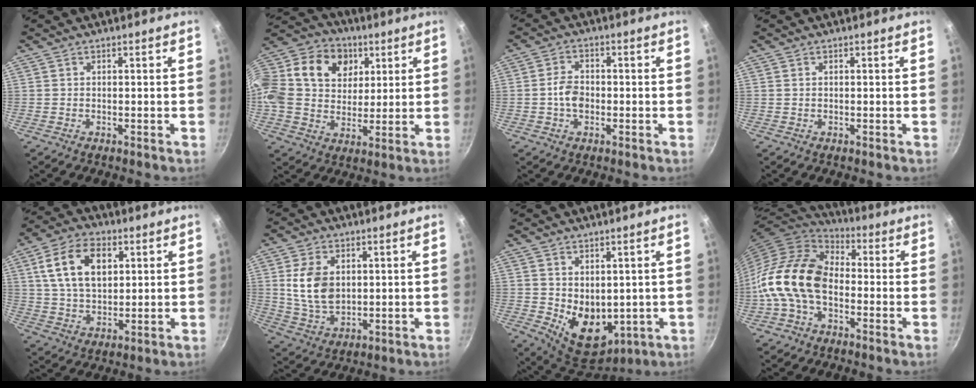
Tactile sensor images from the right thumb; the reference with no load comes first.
{"total": 24.7, "force": [6.7, 19.2, 14.0], "torque": [-0.292, 0.036, 0.108]}
{"total": 4.6, "force": [-0.8, 3.2, 3.1], "torque": [-0.049, 0.016, -0.018]}
{"total": 0.0}
{"total": 13.1, "force": [3.9, 8.3, 9.4], "torque": [-0.153, 0.000, 0.069]}
{"total": 9.8, "force": [1.8, 6.6, 7.0], "torque": [-0.124, -0.015, 0.043]}
{"total": 10.7, "force": [0.6, 7.8, 7.3], "torque": [-0.082, -0.030, 0.037]}
{"total": 15.4, "force": [-3.0, 10.3, 11.1], "torque": [-0.181, 0.037, -0.078]}